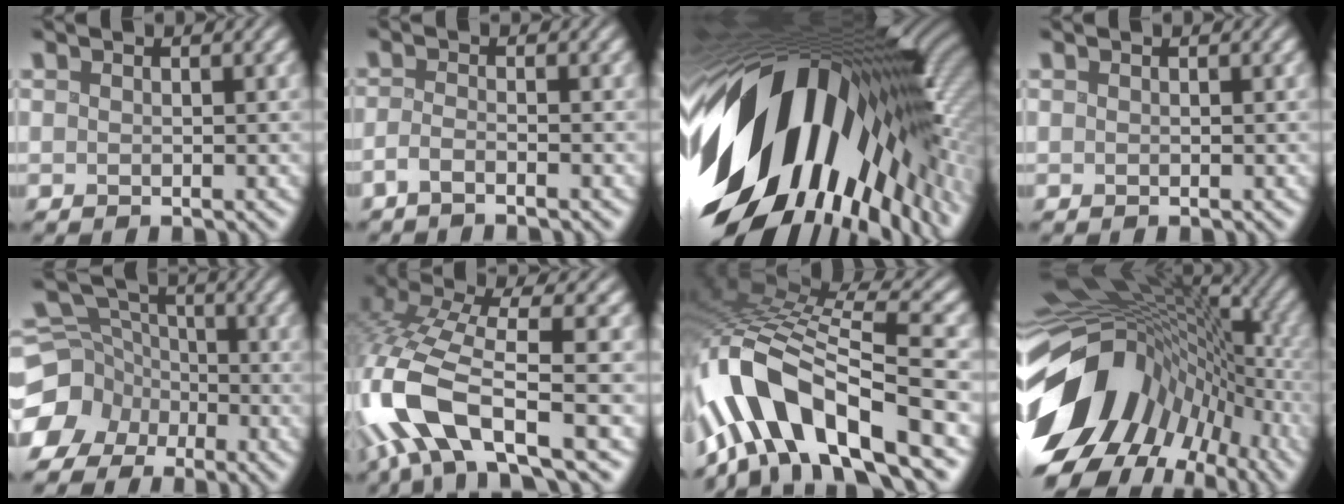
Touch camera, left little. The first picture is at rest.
{"total": 1.6, "force": [-1.4, -0.3, 0.7], "torque": [-0.020, 0.002, -0.031]}
{"total": 19.3, "force": [-3.5, 10.1, 16.1], "torque": [-0.291, -0.034, -0.070]}
{"total": 0.0}
{"total": 12.5, "force": [-6.4, 10.2, 3.5], "torque": [-0.109, -0.039, -0.123]}
{"total": 10.0, "force": [-4.4, 3.0, 8.5], "torque": [-0.174, 0.013, -0.097]}
{"total": 12.7, "force": [-7.6, 3.7, 9.5], "torque": [-0.173, 0.017, -0.141]}
{"total": 16.4, "force": [-6.1, 10.9, 10.7], "torque": [-0.214, -0.007, -0.105]}